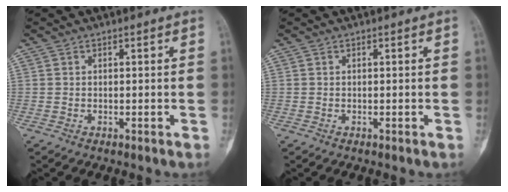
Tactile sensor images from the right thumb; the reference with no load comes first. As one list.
[{"total": 0.0}]